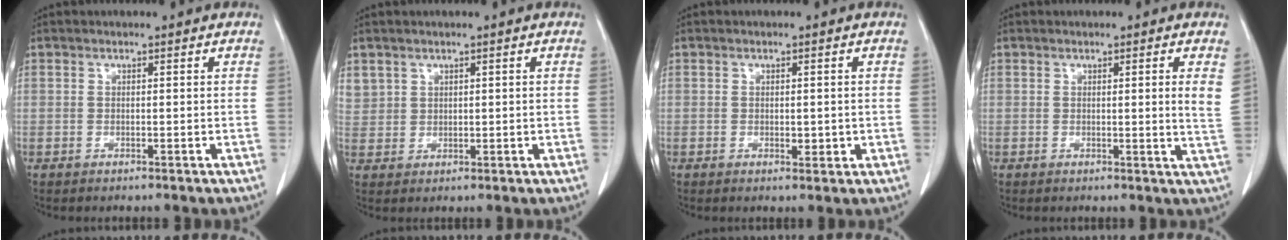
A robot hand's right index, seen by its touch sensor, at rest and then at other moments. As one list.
[{"total": 3.4, "force": [1.9, 2.7, 0.6], "torque": [-0.013, 0.008, 0.048]}, {"total": 1.9, "force": [-0.2, 0.8, 1.7], "torque": [-0.024, -0.003, 0.002]}, {"total": 3.3, "force": [1.1, -0.5, 3.1], "torque": [-0.044, -0.007, 0.011]}]